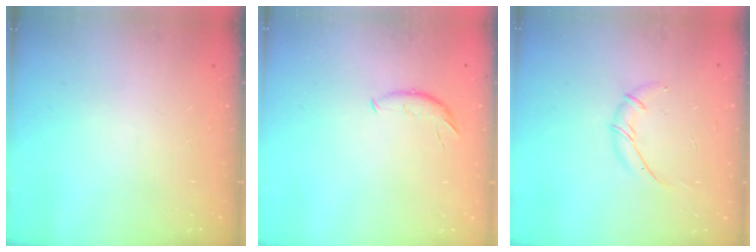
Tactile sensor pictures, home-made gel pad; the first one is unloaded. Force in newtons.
{"total": 6.0, "press": 6.0, "slide": 0.4}
{"total": 6.3, "press": 6.2, "slide": 1.2}